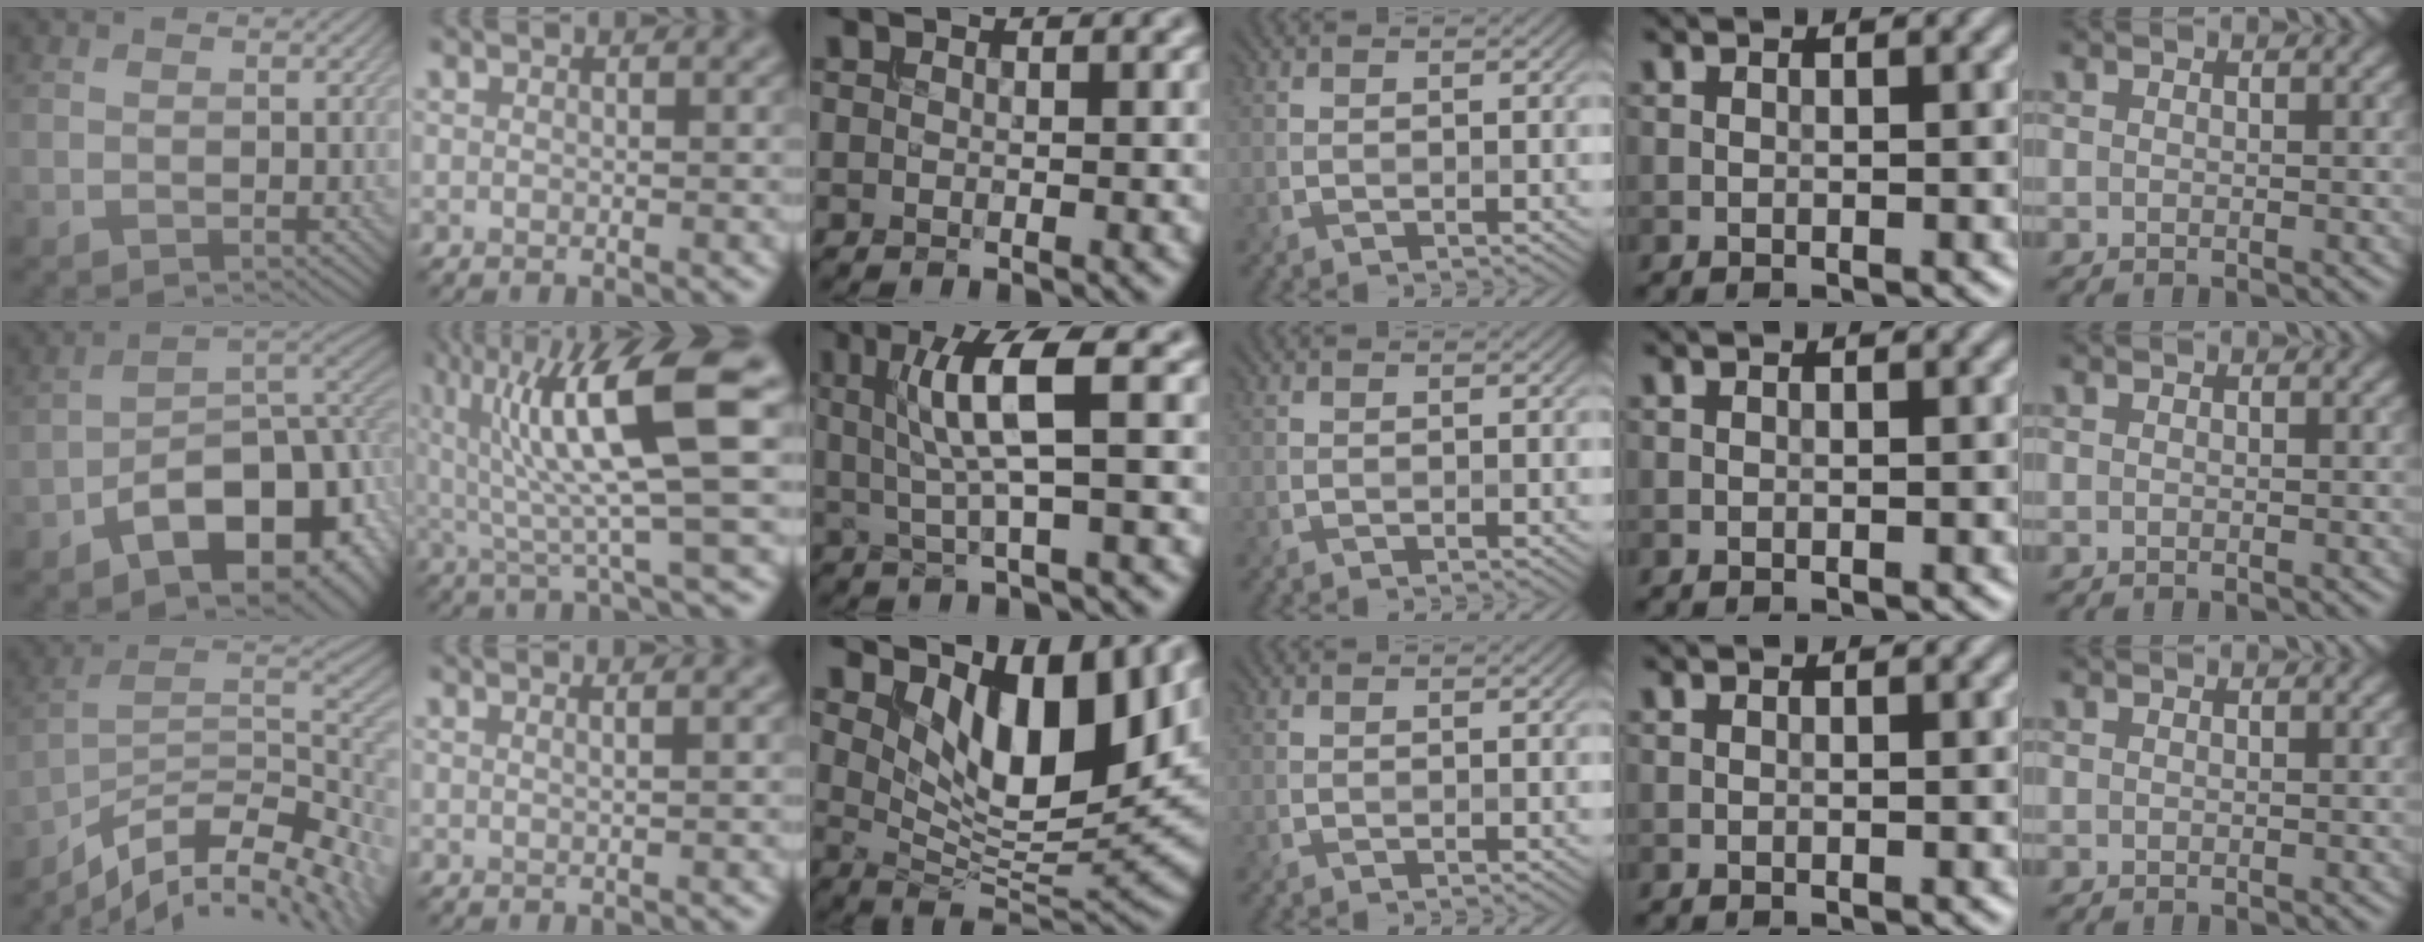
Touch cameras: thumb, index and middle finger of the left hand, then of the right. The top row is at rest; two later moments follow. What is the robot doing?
{"motion": "extract", "object": "bucket"}